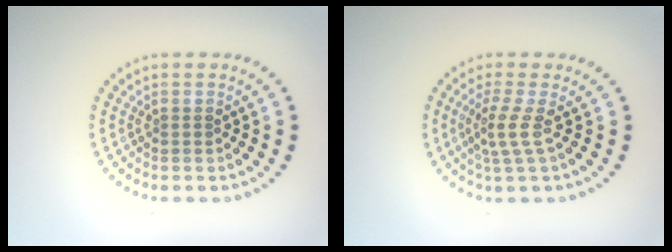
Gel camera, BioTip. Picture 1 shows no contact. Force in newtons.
{"total": 2.3, "press": 1.6, "slide": 1.7}